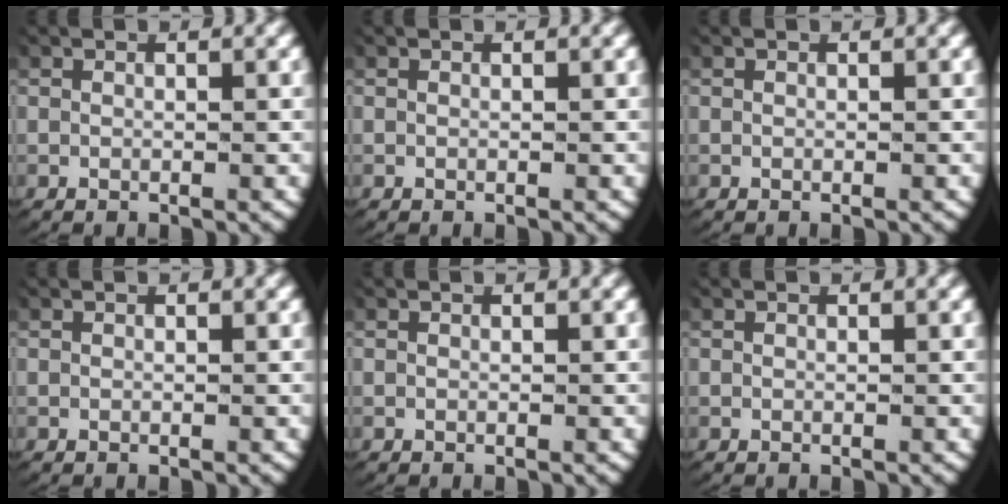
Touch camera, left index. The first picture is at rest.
{"total": 0.0}
{"total": 0.0}
{"total": 0.0}
{"total": 0.0}
{"total": 0.0}